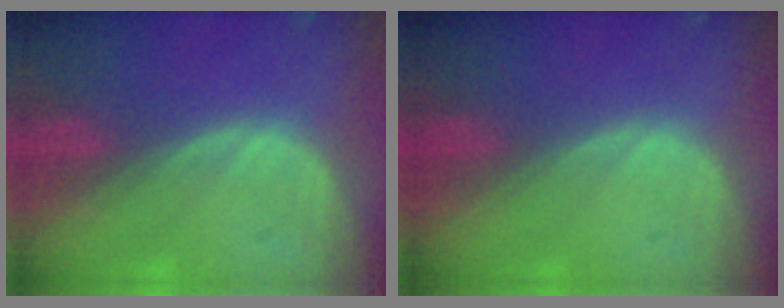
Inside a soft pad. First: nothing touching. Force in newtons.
{"total": 0.0}